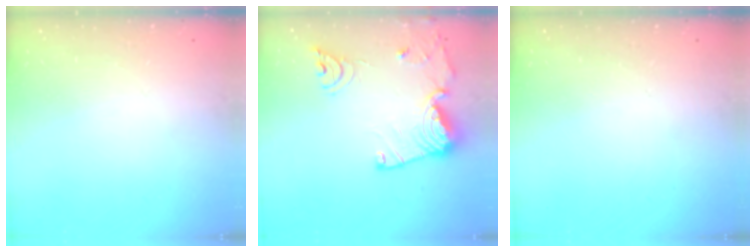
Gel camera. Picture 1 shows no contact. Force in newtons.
{"total": 15.7, "press": 15.6, "slide": 1.7}
{"total": 0.0}